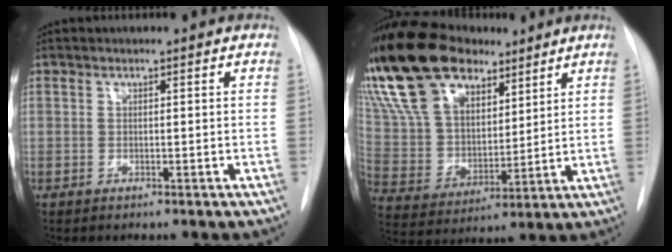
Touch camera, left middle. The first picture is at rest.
{"total": 21.9, "force": [15.0, 11.1, 11.4], "torque": [-0.262, 0.037, 0.276]}